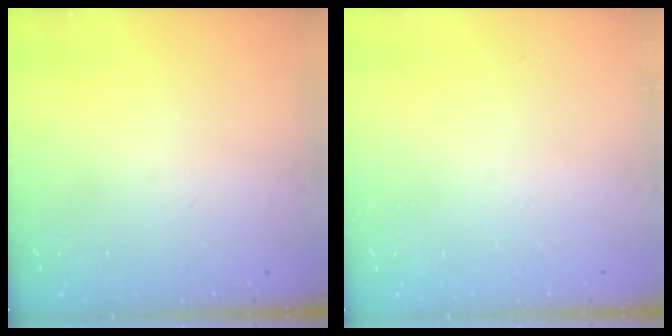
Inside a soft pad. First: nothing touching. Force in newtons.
{"total": 0.0}